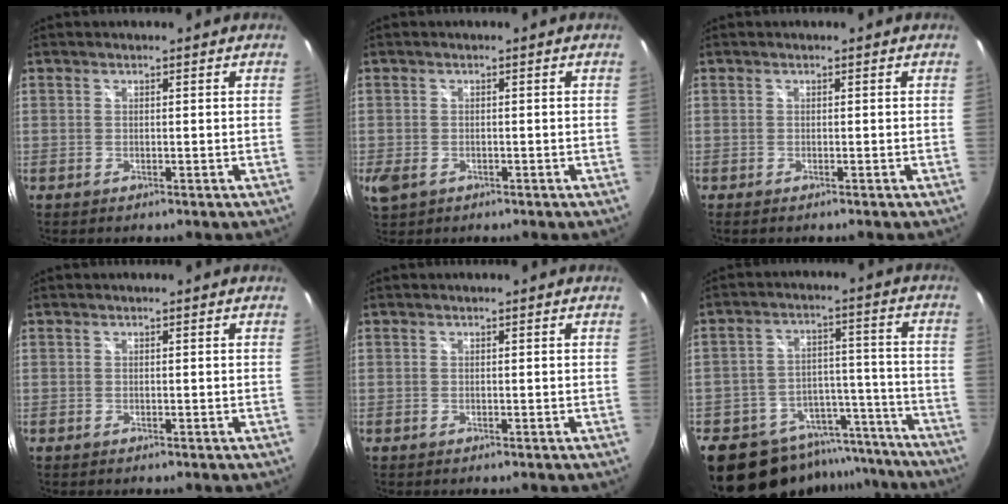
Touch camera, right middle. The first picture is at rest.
{"total": 4.6, "force": [-1.9, 3.2, 2.8], "torque": [-0.060, -0.013, -0.031]}
{"total": 0.0}
{"total": 0.0}
{"total": 0.0}
{"total": 20.6, "force": [-17.5, 9.3, 5.6], "torque": [-0.113, 0.048, -0.233]}